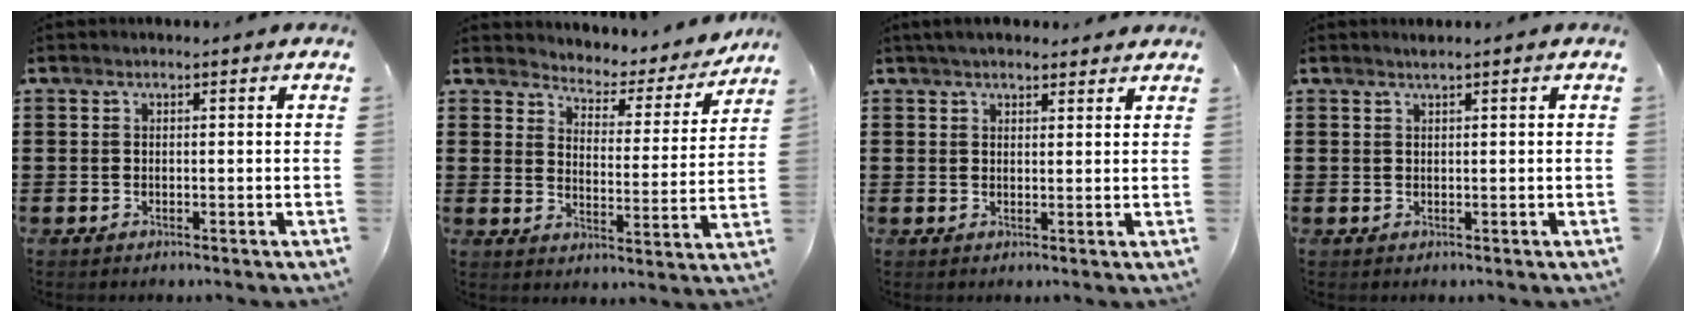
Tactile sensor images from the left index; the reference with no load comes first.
{"total": 3.4, "force": [3.3, 1.0, 0.2], "torque": [-0.021, -0.032, 0.047]}
{"total": 3.2, "force": [2.9, 1.0, 0.9], "torque": [-0.025, 0.001, 0.055]}
{"total": 0.9, "force": [0.7, -0.1, 0.5], "torque": [-0.009, -0.002, 0.013]}